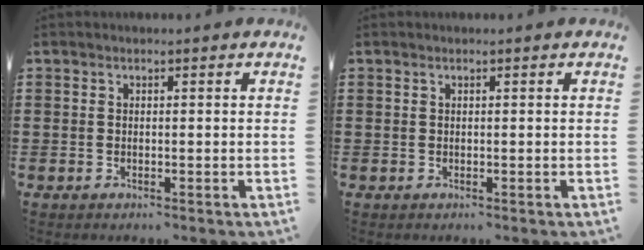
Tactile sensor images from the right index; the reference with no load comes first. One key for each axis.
{"total": 0.0}